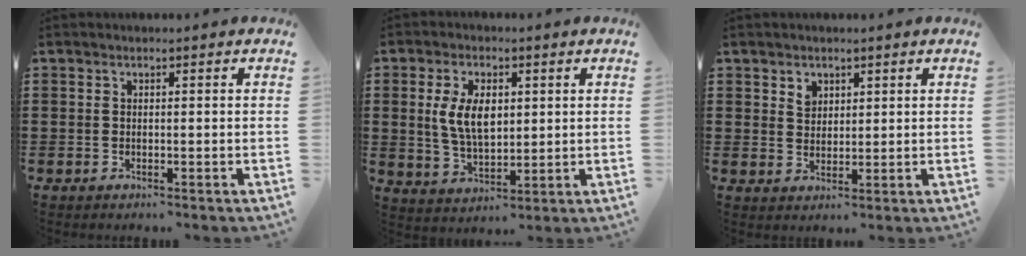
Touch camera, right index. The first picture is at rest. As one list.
[{"total": 7.4, "force": [1.4, 4.1, 6.0], "torque": [-0.128, 0.005, 0.018]}, {"total": 2.4, "force": [1.7, 1.6, 0.5], "torque": [-0.006, 0.001, 0.031]}]